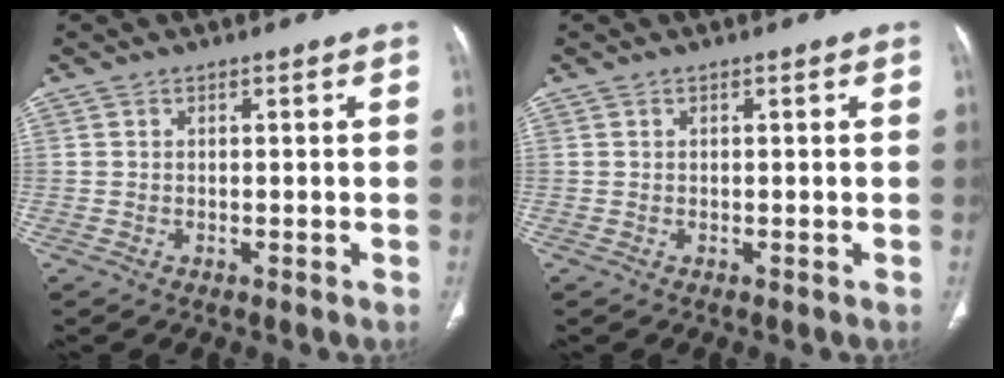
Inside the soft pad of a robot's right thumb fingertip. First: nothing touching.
{"total": 0.0}